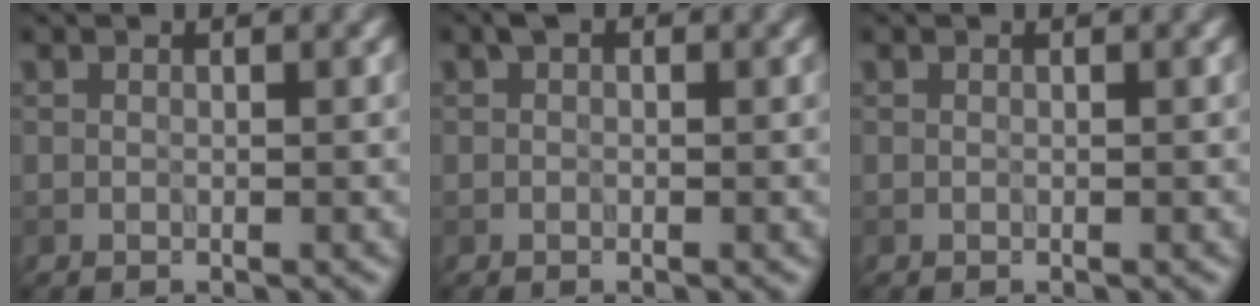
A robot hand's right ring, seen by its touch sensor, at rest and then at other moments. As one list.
[{"total": 0.8, "force": [0.3, 0.5, 0.5], "torque": [-0.006, 0.001, 0.001]}, {"total": 0.0}]